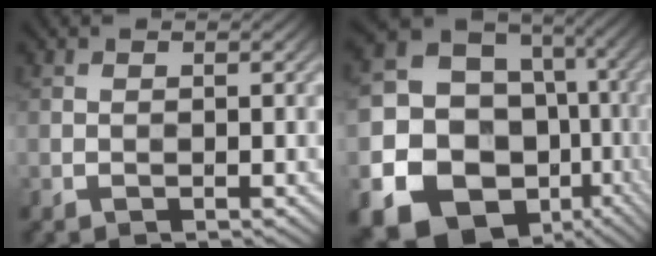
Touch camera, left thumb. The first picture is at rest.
{"total": 21.7, "force": [-6.5, 18.4, 9.5], "torque": [-0.222, -0.051, -0.098]}